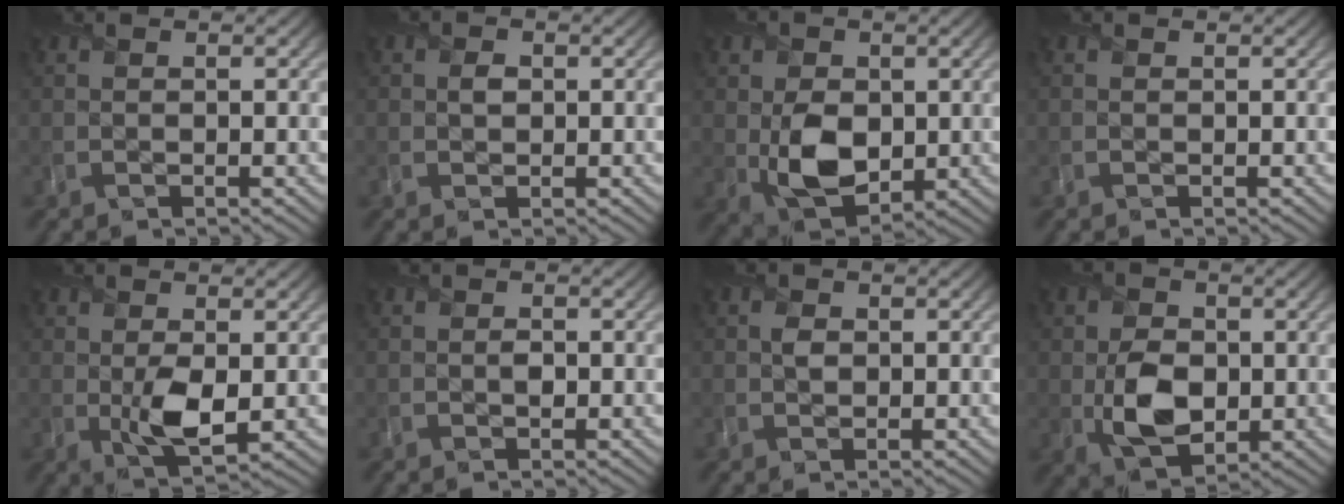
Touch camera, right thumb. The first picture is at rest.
{"total": 1.5, "force": [0.2, 1.2, 0.9], "torque": [-0.017, -0.002, -0.001]}
{"total": 7.5, "force": [-0.3, 5.5, 5.2], "torque": [-0.108, -0.014, -0.007]}
{"total": 0.0}
{"total": 5.0, "force": [-0.4, 2.8, 4.2], "torque": [-0.087, -0.014, -0.003]}
{"total": 1.3, "force": [-0.3, 1.0, 0.7], "torque": [-0.011, -0.006, -0.008]}
{"total": 1.5, "force": [0.1, 1.2, 0.8], "torque": [-0.017, -0.003, -0.003]}
{"total": 7.0, "force": [-0.9, 5.0, 4.8], "torque": [-0.104, -0.013, -0.022]}